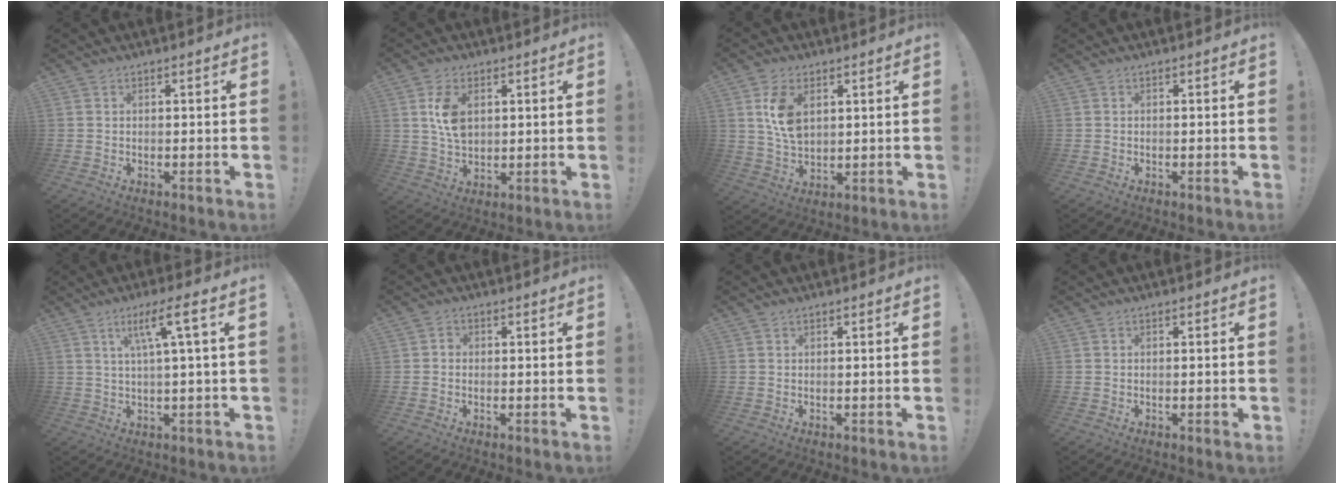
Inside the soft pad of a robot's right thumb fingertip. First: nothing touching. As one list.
[{"total": 8.3, "force": [2.4, 5.4, 5.8], "torque": [-0.092, -0.003, 0.043]}, {"total": 9.7, "force": [3.5, 6.2, 6.5], "torque": [-0.106, -0.006, 0.065]}, {"total": 0.0}, {"total": 8.5, "force": [2.8, -0.2, 8.1], "torque": [-0.148, 0.001, 0.038]}, {"total": 1.4, "force": [-0.5, 1.1, 0.7], "torque": [-0.006, 0.003, -0.012]}, {"total": 0.6, "force": [0.6, 0.1, 0.1], "torque": [0.007, -0.003, 0.010]}, {"total": 0.9, "force": [-0.4, 0.1, 0.8], "torque": [-0.018, 0.002, -0.006]}]